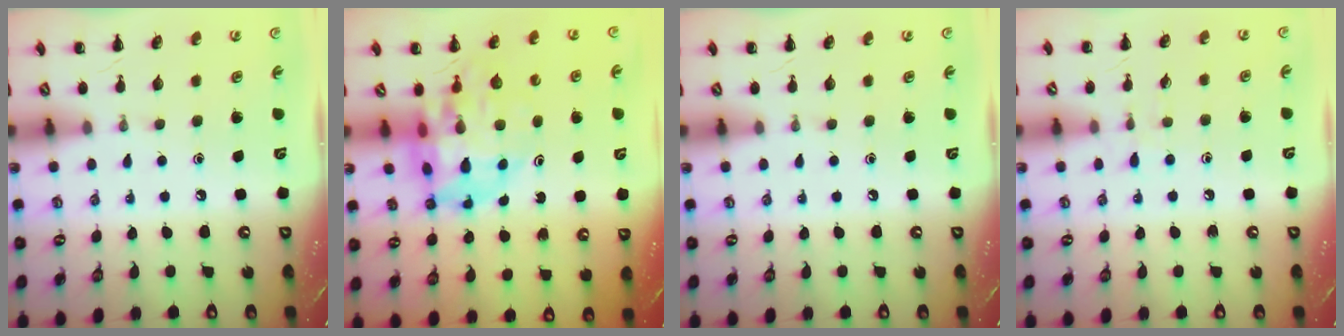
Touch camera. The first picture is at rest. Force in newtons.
{"total": 12.1, "press": 11.6, "slide": 3.5}
{"total": 0.0}
{"total": 5.5, "press": 5.1, "slide": 2.2}